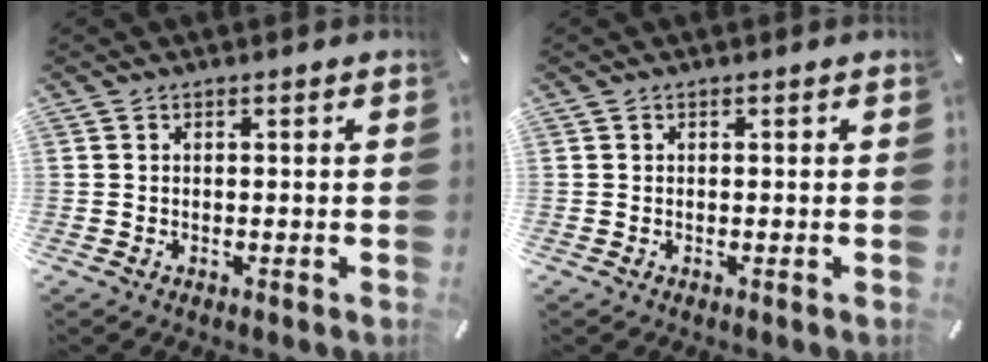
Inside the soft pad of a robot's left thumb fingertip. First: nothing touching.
{"total": 0.0}